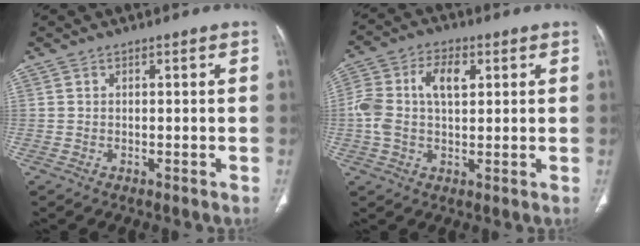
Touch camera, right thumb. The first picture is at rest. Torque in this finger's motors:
{"motor_torque": [0.05, 0.08, 0.67, 0.58, 0.21]}